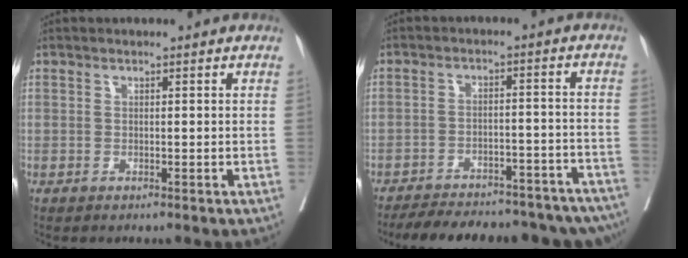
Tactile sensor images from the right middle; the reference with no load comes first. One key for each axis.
{"total": 24.7, "fx": -21.6, "fy": 6.7, "fz": 10.0, "tx": -0.127, "ty": 0.000, "tz": -0.272}